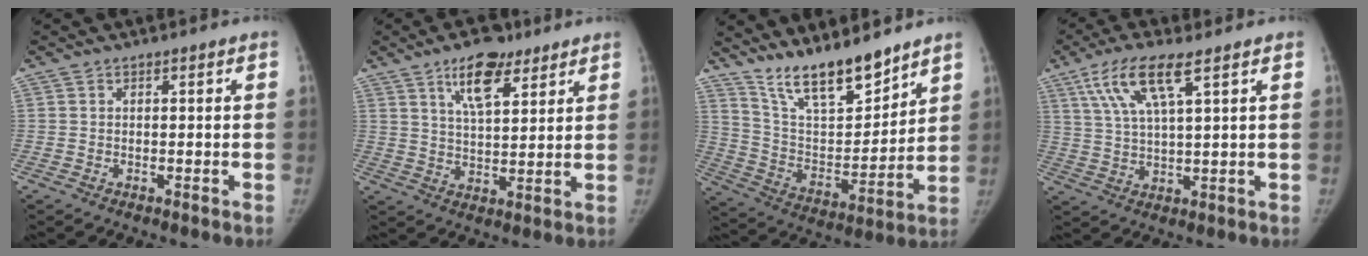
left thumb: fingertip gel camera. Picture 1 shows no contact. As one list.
[{"total": 9.9, "force": [6.0, 4.1, 6.7], "torque": [-0.092, -0.033, 0.102]}, {"total": 15.5, "force": [13.0, 4.0, 7.6], "torque": [-0.097, -0.084, 0.242]}, {"total": 9.8, "force": [5.1, 2.1, 8.1], "torque": [-0.176, -0.010, 0.104]}]